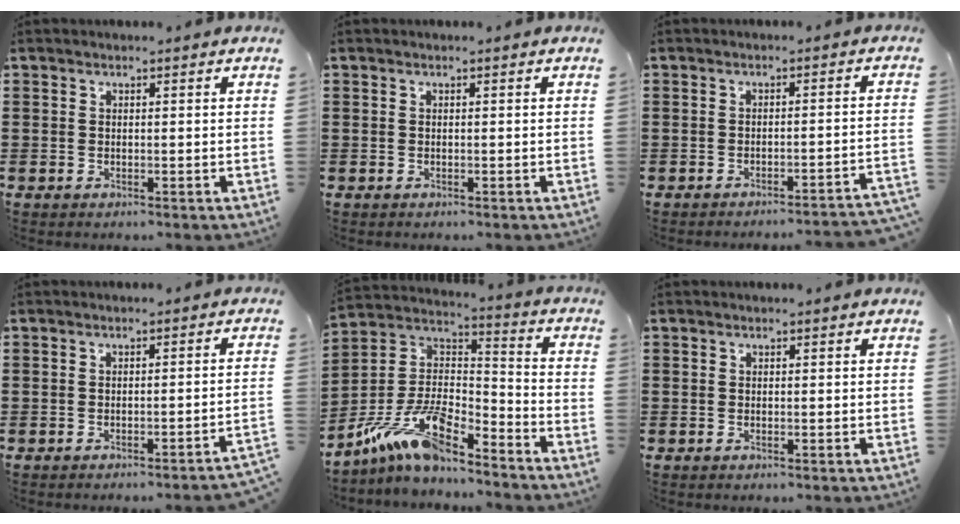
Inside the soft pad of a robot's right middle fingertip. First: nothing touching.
{"total": 0.0}
{"total": 2.1, "force": [-2.0, -0.4, 0.5], "torque": [-0.010, 0.000, -0.042]}
{"total": 1.5, "force": [-1.3, -0.4, 0.6], "torque": [-0.011, 0.001, -0.027]}
{"total": 12.3, "force": [-9.2, 3.5, 7.4], "torque": [-0.168, 0.012, -0.187]}
{"total": 0.0}